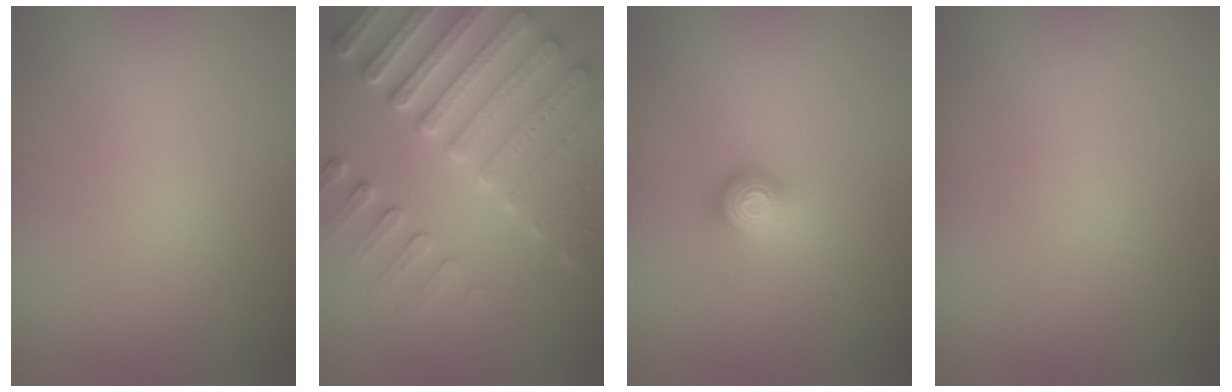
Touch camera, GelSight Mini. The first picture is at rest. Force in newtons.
{"total": 7.4, "press": 7.2, "slide": 2.0}
{"total": 2.2, "press": 1.5, "slide": 1.6}
{"total": 0.0}